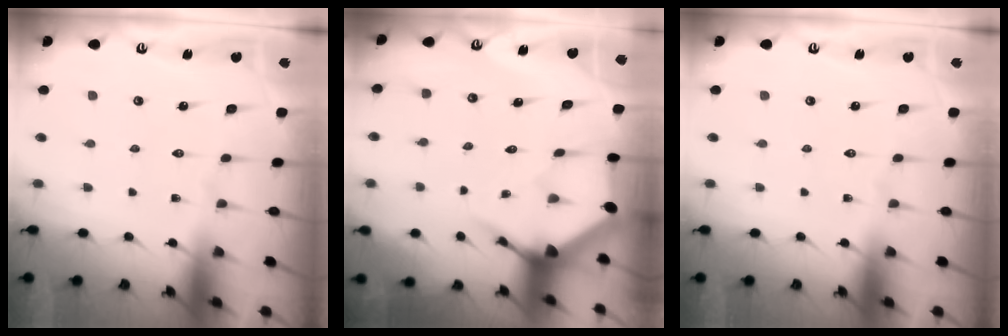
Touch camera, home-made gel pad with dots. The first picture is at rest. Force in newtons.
{"total": 3.8, "press": 3.8, "slide": 0.5}
{"total": 0.0}